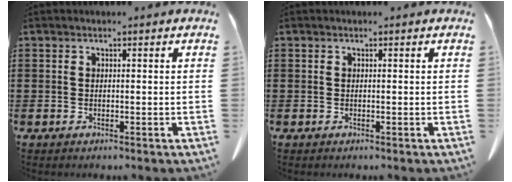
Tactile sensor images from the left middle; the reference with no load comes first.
{"total": 0.0}